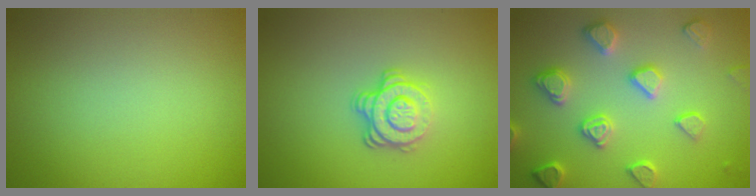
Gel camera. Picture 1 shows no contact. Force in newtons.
{"total": 3.5, "press": 2.5, "slide": 2.4}
{"total": 4.2, "press": 3.7, "slide": 1.9}